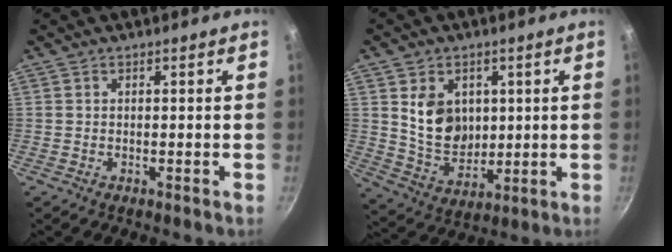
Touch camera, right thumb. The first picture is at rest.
{"total": 11.2, "force": [2.5, 8.6, 6.7], "torque": [-0.089, -0.025, 0.059]}